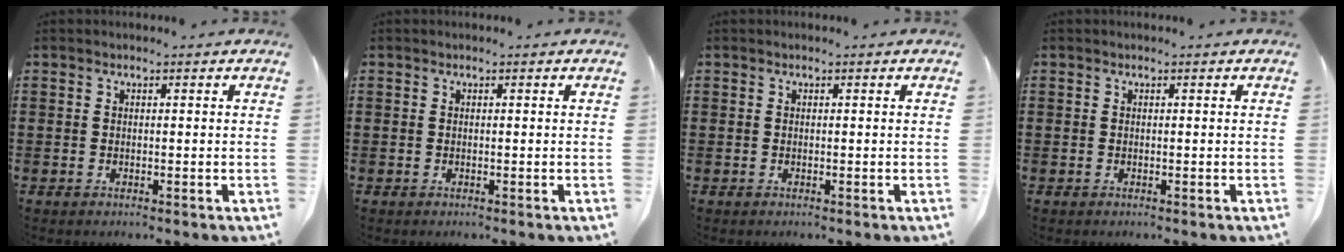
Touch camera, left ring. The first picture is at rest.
{"total": 0.0}
{"total": 0.0}
{"total": 0.0}